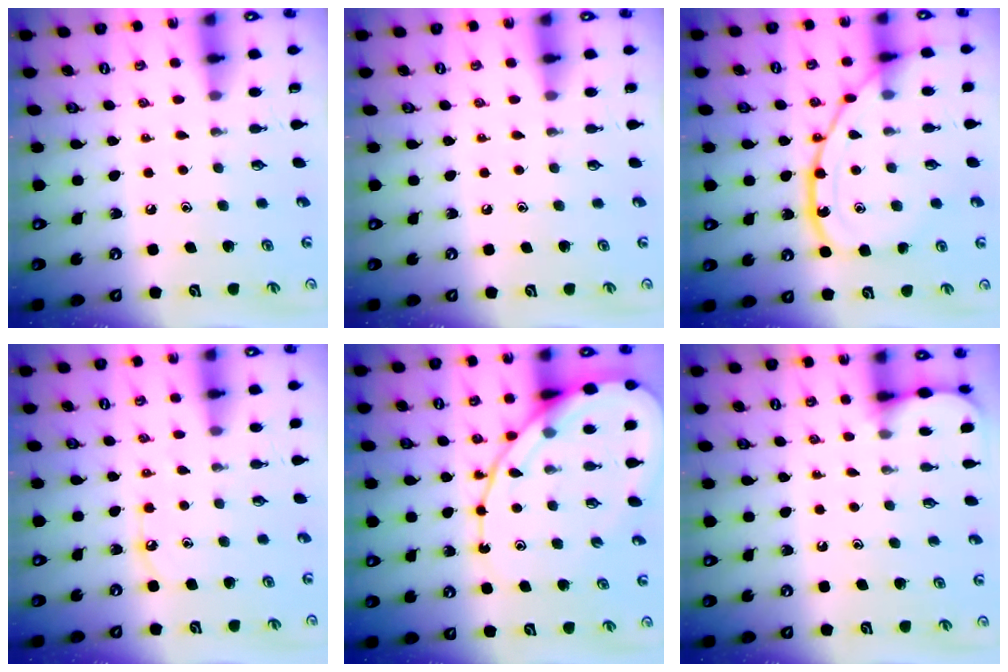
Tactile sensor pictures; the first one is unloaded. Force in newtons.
{"total": 0.0}
{"total": 15.9, "press": 15.9, "slide": 1.5}
{"total": 5.1, "press": 5.1, "slide": 0.5}
{"total": 15.4, "press": 15.3, "slide": 1.3}
{"total": 4.1, "press": 4.1, "slide": 0.5}